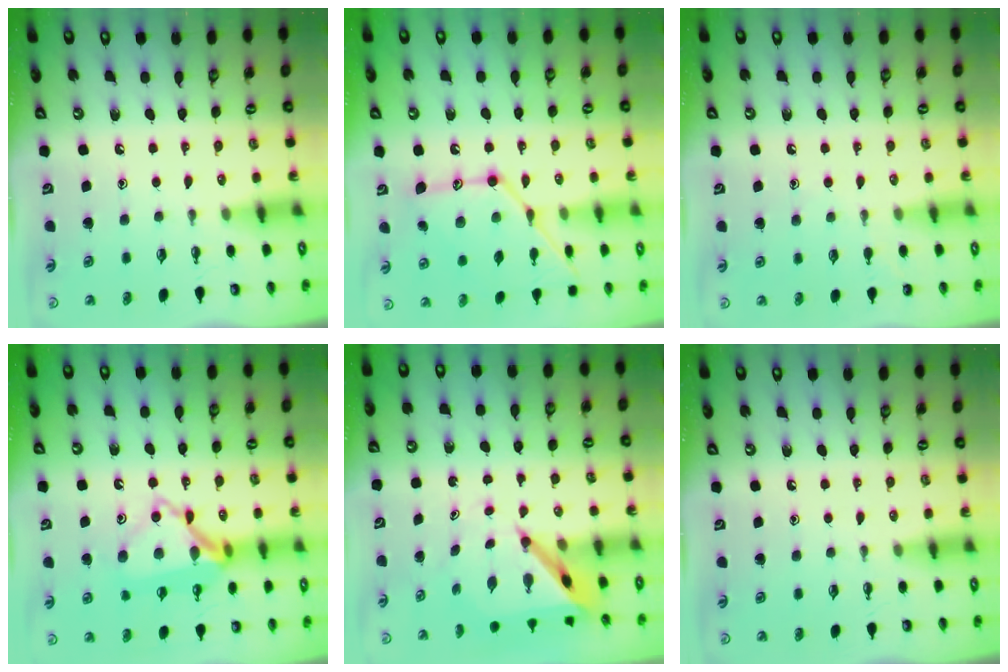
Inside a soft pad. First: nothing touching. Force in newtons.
{"total": 16.5, "press": 16.4, "slide": 1.2}
{"total": 2.9, "press": 2.9, "slide": 0.4}
{"total": 17.0, "press": 17.0, "slide": 0.5}
{"total": 5.6, "press": 5.6, "slide": 0.5}
{"total": 0.0}